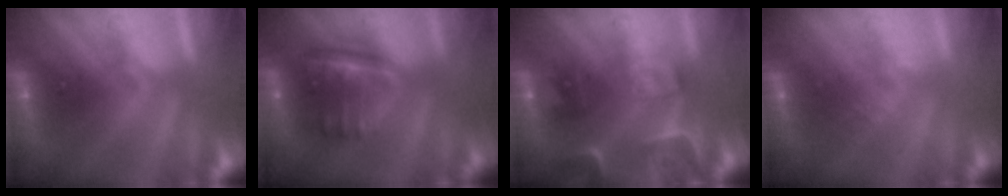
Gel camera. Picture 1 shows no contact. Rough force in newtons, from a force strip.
{"total": 9.1}
{"total": 7.7}
{"total": 2.2}